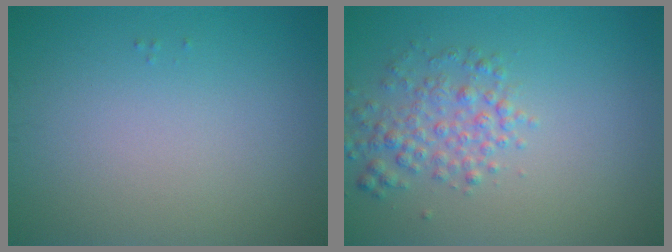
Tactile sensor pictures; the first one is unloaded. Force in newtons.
{"total": 2.9, "press": 2.9, "slide": 0.1}